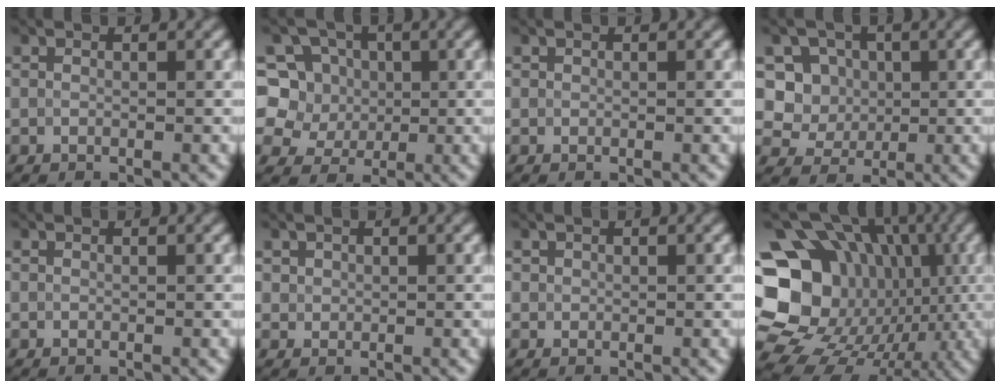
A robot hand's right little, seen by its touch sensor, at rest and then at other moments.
{"total": 7.1, "force": [1.1, 6.5, 2.5], "torque": [-0.038, 0.030, -0.008]}
{"total": 0.0}
{"total": 4.5, "force": [0.9, 4.3, 1.4], "torque": [-0.011, 0.000, 0.017]}
{"total": 0.0}
{"total": 0.9, "force": [0.4, 0.8, 0.1], "torque": [0.001, -0.005, 0.011]}
{"total": 0.6, "force": [0.2, 0.5, 0.0], "torque": [0.005, -0.003, 0.005]}
{"total": 20.2, "force": [-0.7, 17.2, 10.6], "torque": [-0.173, 0.019, -0.039]}